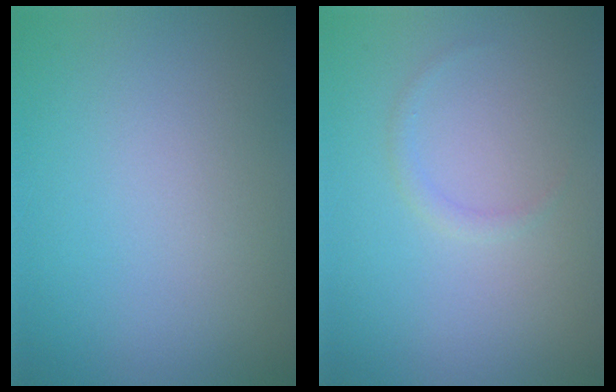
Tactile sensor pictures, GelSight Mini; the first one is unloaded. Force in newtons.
{"total": 0.8, "press": 0.8, "slide": 0.2}